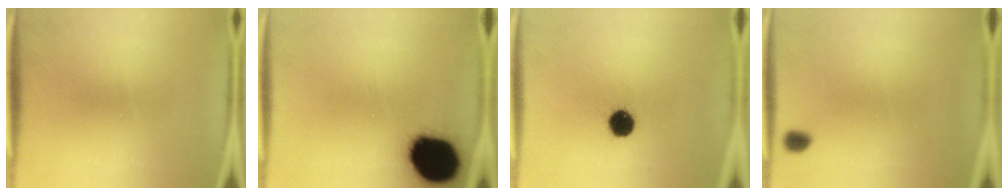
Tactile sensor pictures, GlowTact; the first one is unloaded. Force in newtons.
{"total": 18.7}
{"total": 7.1}
{"total": 1.3}